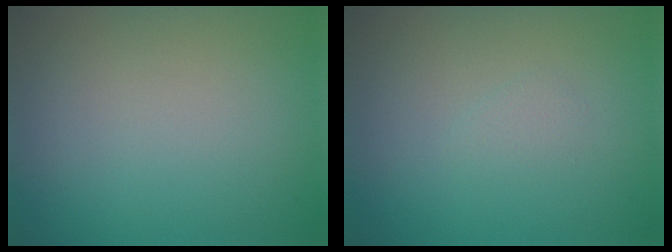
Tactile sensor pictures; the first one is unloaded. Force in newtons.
{"total": 0.7, "press": 0.7, "slide": 0.1}